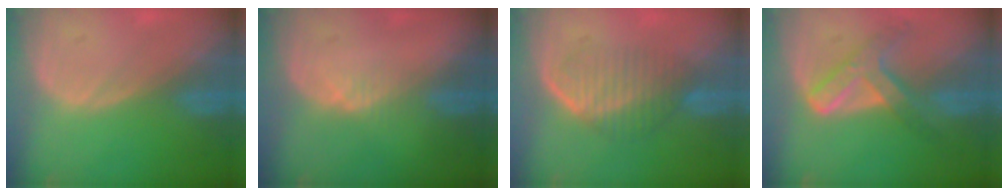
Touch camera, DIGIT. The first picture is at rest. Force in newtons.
{"total": 1.7, "press": 1.5, "slide": 0.8}
{"total": 6.0, "press": 5.7, "slide": 1.9}
{"total": 7.2, "press": 6.2, "slide": 3.7}